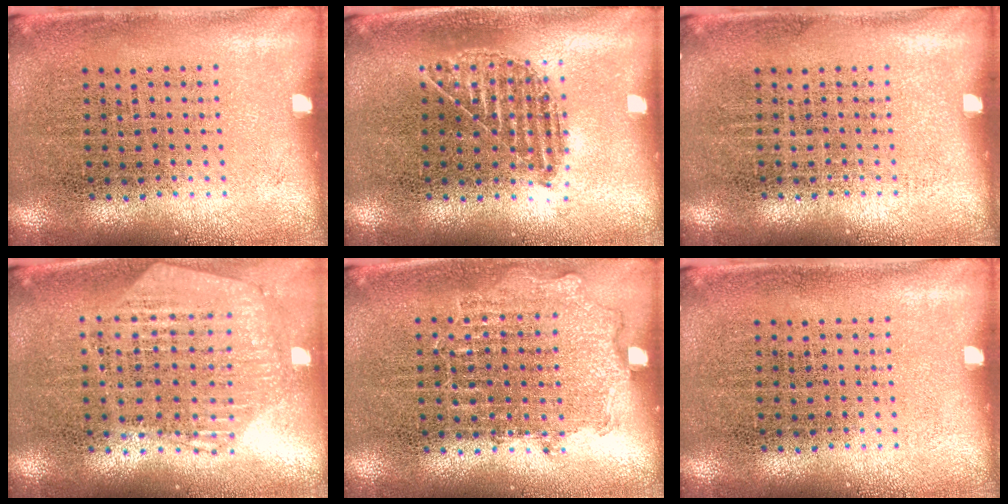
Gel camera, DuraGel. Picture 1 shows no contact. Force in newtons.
{"total": 1.0, "press": 0.9, "slide": 0.3}
{"total": 0.0}
{"total": 1.1, "press": 1.1, "slide": 0.2}
{"total": 0.9, "press": 0.9, "slide": 0.3}
{"total": 0.0}